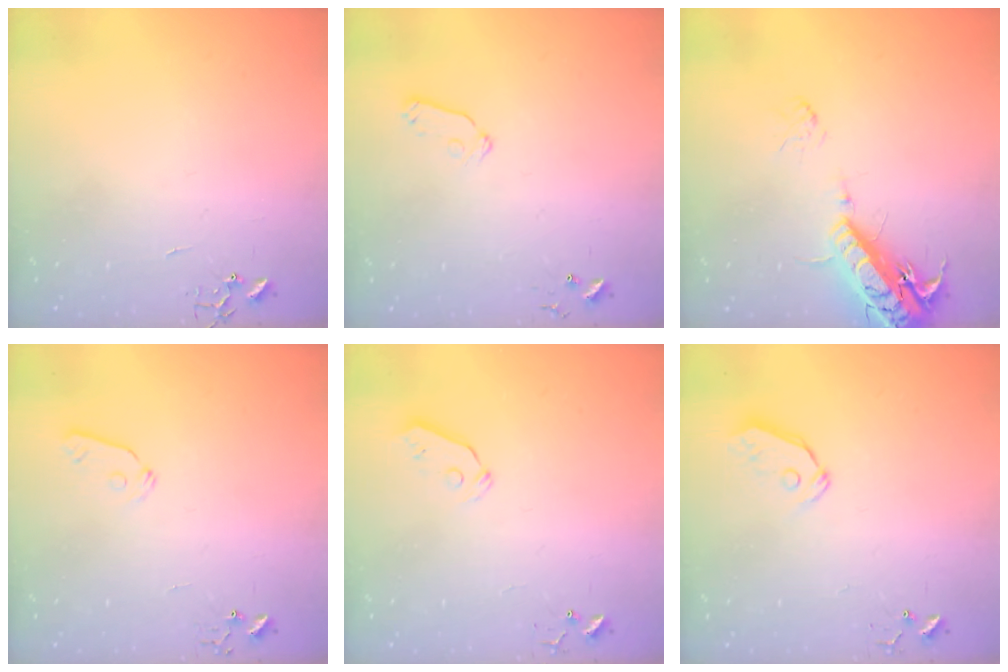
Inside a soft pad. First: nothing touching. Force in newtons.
{"total": 6.8, "press": 6.7, "slide": 0.8}
{"total": 16.4, "press": 15.9, "slide": 3.8}
{"total": 6.0, "press": 5.9, "slide": 0.9}
{"total": 4.0, "press": 3.9, "slide": 0.8}
{"total": 4.8, "press": 4.8, "slide": 0.4}